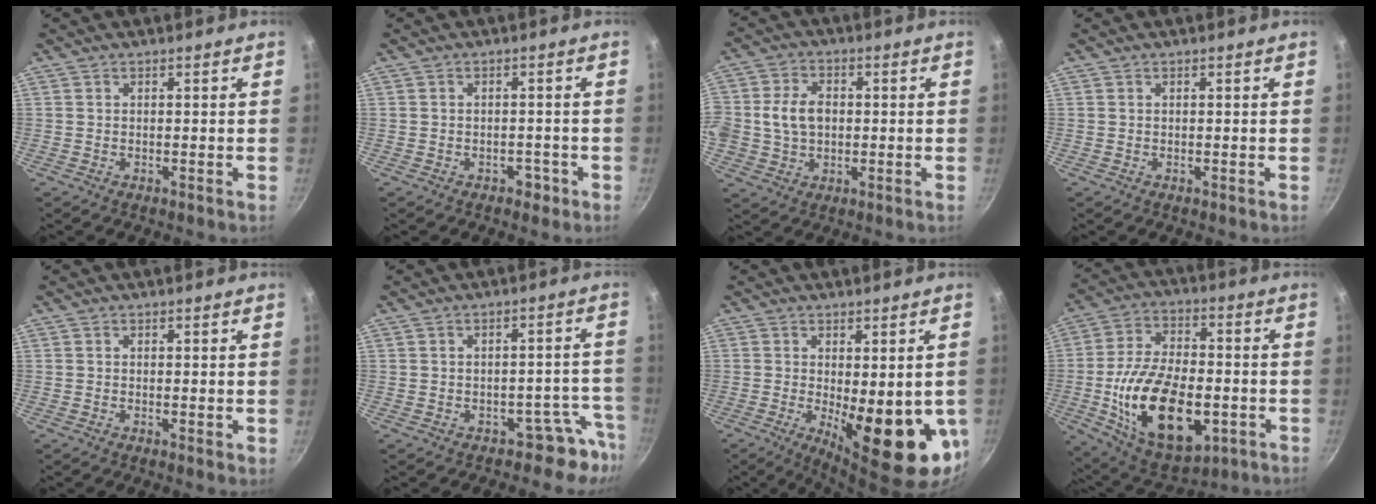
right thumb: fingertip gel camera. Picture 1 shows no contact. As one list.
[{"total": 2.4, "force": [-1.4, 1.7, 1.0], "torque": [0.003, 0.020, -0.007]}, {"total": 8.2, "force": [0.2, 6.3, 5.2], "torque": [-0.081, 0.014, -0.005]}, {"total": 0.0}, {"total": 0.8, "force": [0.1, 0.2, 0.7], "torque": [-0.009, -0.004, -0.001]}, {"total": 5.7, "force": [-4.1, 3.8, 0.8], "torque": [0.065, 0.064, -0.050]}, {"total": 15.8, "force": [-2.4, 5.6, 14.6], "torque": [-0.176, -0.025, -0.017]}, {"total": 23.2, "force": [-5.1, 13.0, 18.5], "torque": [-0.314, 0.018, -0.074]}]